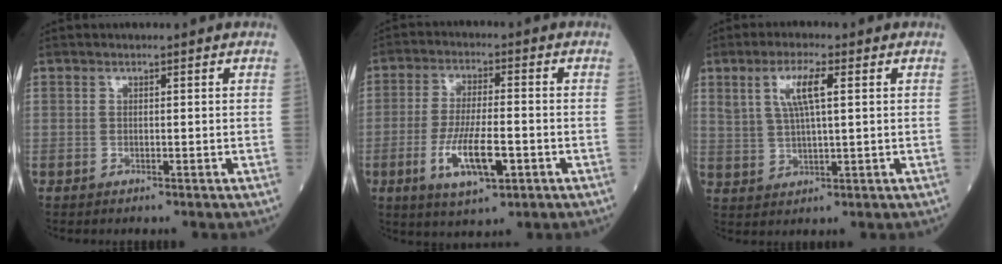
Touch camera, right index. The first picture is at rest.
{"total": 9.4, "force": [-3.1, 2.2, 8.6], "torque": [-0.171, -0.010, -0.050]}
{"total": 6.1, "force": [2.3, 1.1, 5.5], "torque": [-0.114, 0.009, 0.049]}